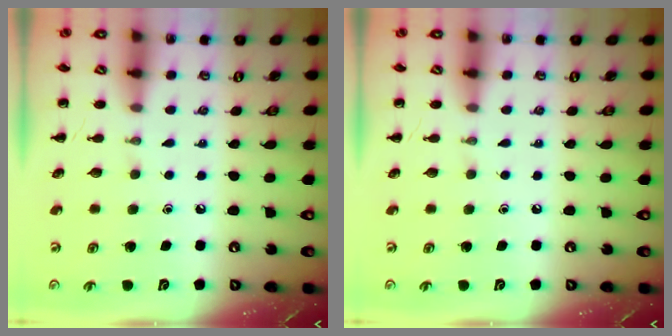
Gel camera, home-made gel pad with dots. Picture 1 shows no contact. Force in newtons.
{"total": 0.0}